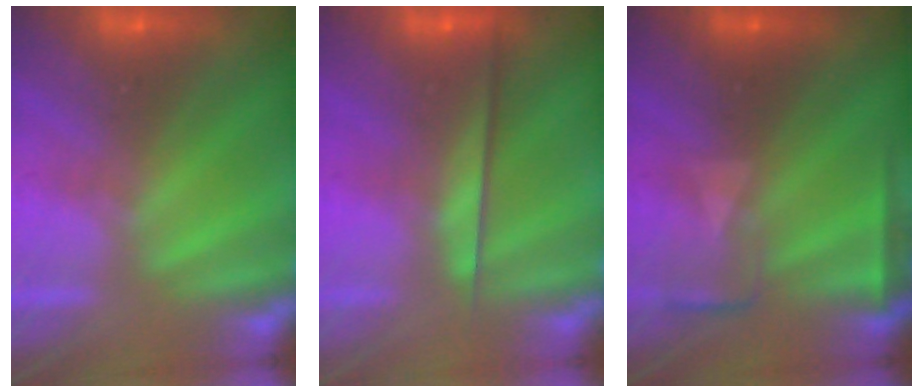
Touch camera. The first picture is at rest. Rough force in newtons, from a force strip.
{"total": 2.3}
{"total": 2.4}